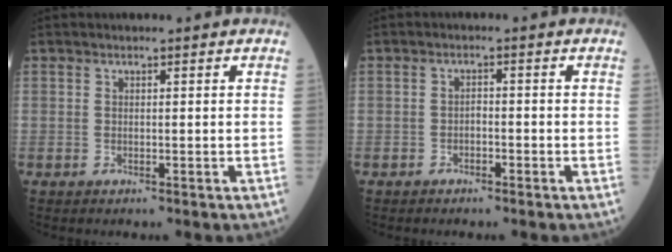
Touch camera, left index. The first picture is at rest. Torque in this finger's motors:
{"motor_torque": [-0.09, -0.06, 0.00, -0.01]}